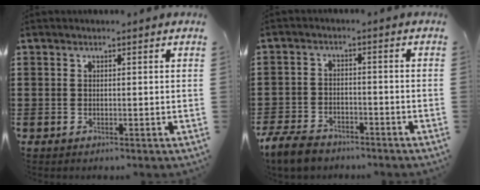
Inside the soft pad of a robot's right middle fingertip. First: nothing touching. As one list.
[{"total": 4.7, "force": [-4.1, 1.6, 1.7], "torque": [-0.049, 0.000, -0.085]}]